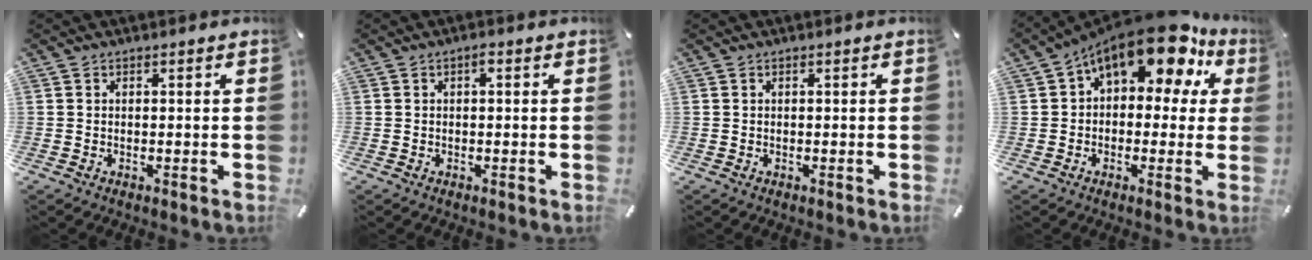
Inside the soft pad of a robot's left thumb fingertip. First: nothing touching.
{"total": 1.3, "force": [0.1, 0.4, 1.2], "torque": [-0.024, 0.004, 0.001]}
{"total": 0.0}
{"total": 14.7, "force": [9.6, 6.6, 8.9], "torque": [-0.144, -0.064, 0.166]}